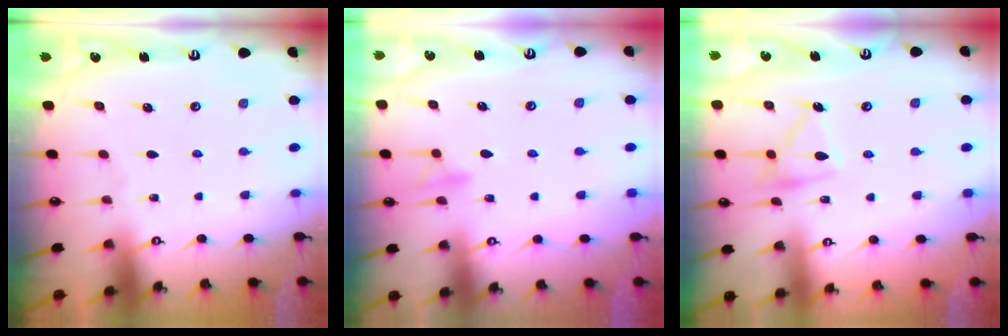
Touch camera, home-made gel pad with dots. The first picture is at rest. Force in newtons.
{"total": 10.2, "press": 10.2, "slide": 1.1}
{"total": 12.8, "press": 12.8, "slide": 1.0}